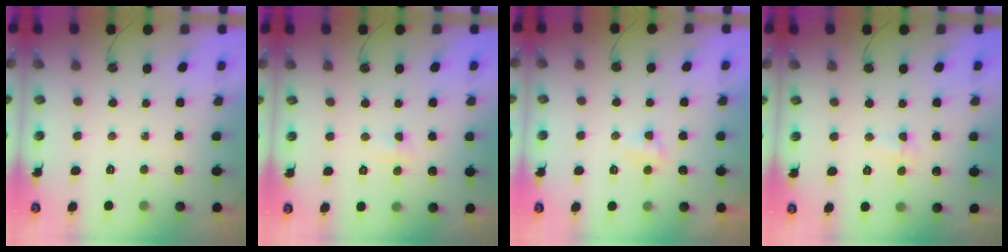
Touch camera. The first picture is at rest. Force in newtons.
{"total": 4.5, "press": 3.0, "slide": 3.4}
{"total": 3.6, "press": 3.6, "slide": 0.5}
{"total": 3.0, "press": 2.9, "slide": 0.7}